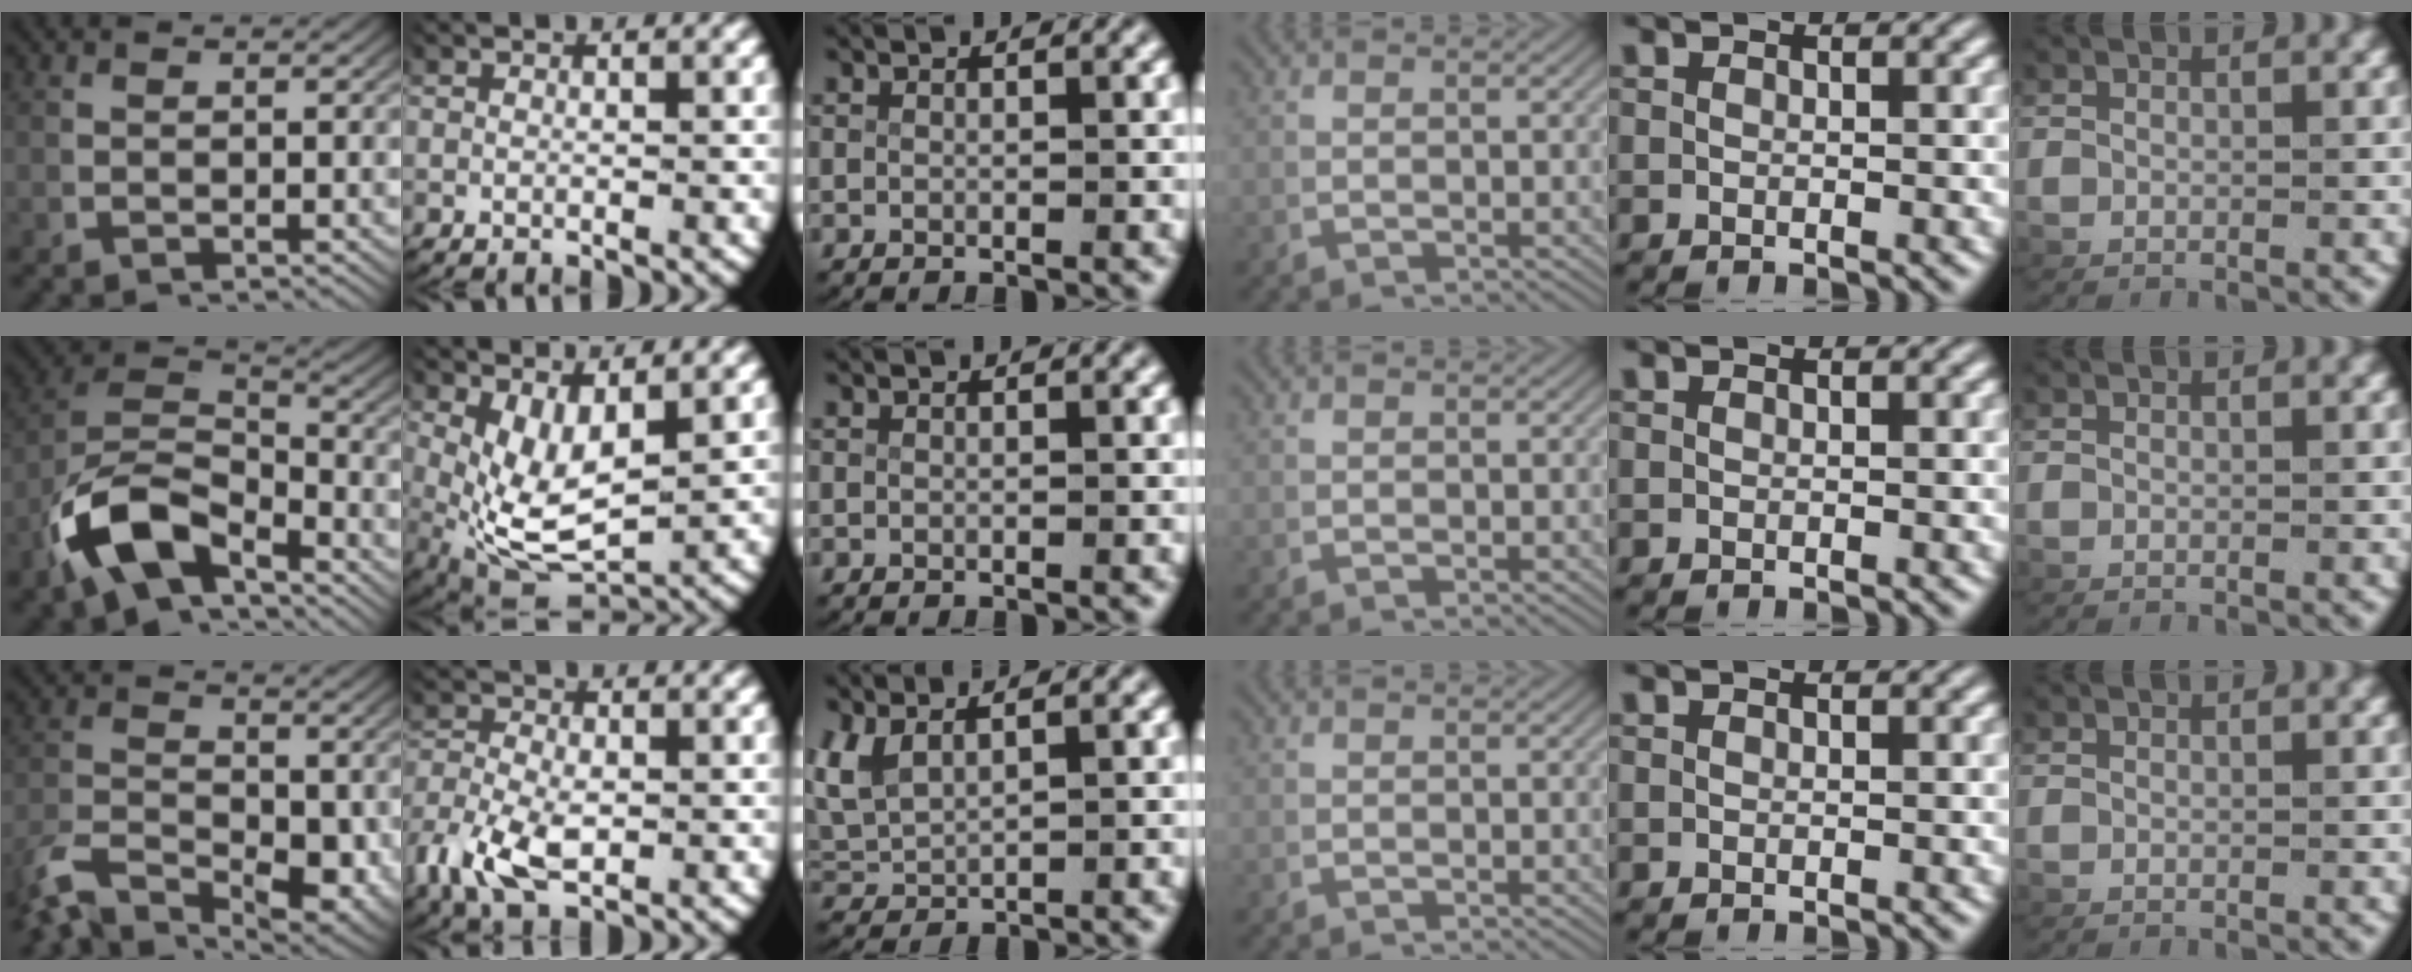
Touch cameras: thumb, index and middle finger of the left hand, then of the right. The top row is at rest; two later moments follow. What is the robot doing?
{"motion": "lift_and_place", "object": "scissors"}